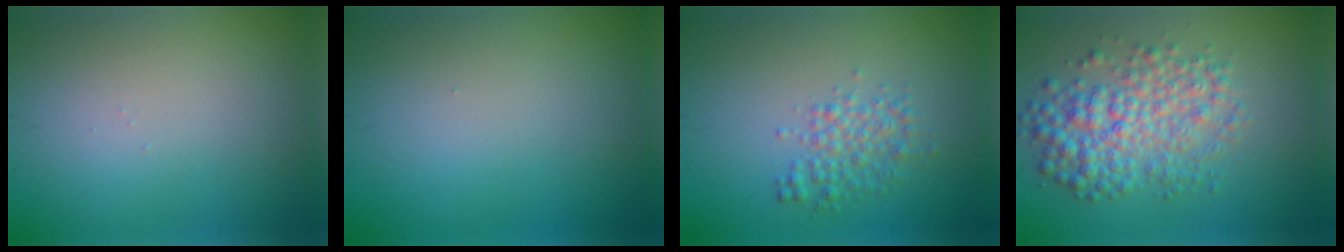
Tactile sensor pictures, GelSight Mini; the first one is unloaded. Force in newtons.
{"total": 0.0}
{"total": 2.5, "press": 2.5, "slide": 0.0}
{"total": 5.8, "press": 5.8, "slide": 0.0}